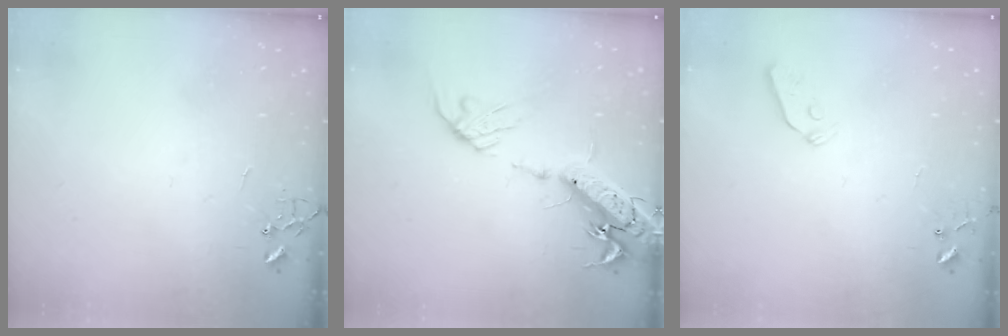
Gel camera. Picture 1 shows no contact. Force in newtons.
{"total": 18.1, "press": 17.7, "slide": 3.8}
{"total": 3.7, "press": 3.6, "slide": 0.7}